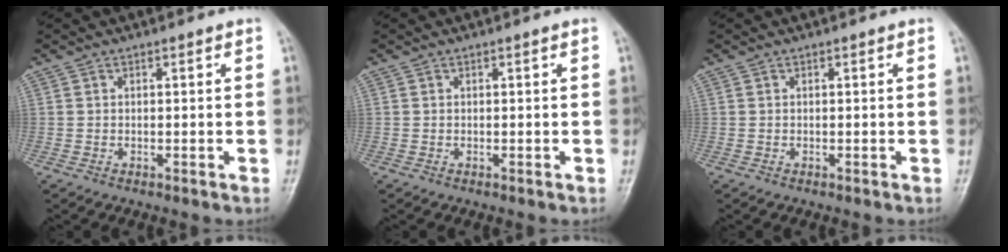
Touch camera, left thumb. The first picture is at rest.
{"total": 0.0}
{"total": 0.0}